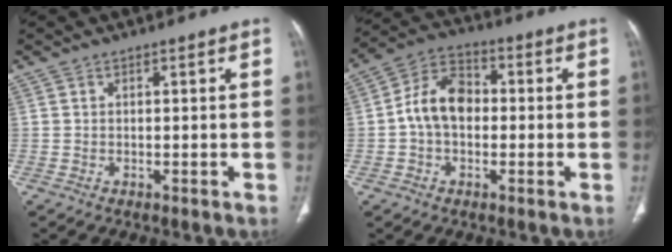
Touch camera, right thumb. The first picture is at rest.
{"total": 9.8, "force": [-0.4, 6.9, 7.0], "torque": [-0.113, 0.029, -0.019]}